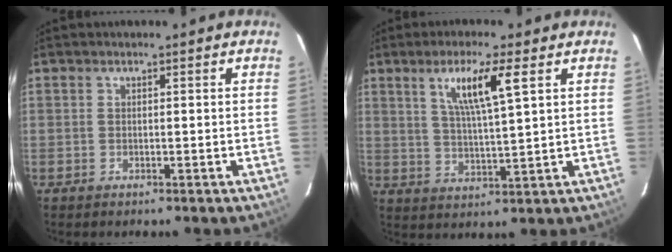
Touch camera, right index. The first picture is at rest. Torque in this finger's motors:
{"motor_torque": [0.22, 0.43, 0.24, 0.11]}